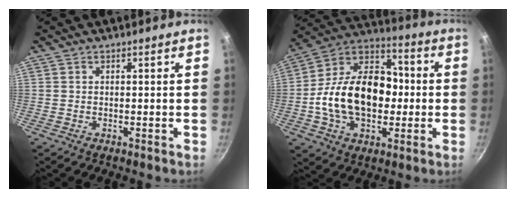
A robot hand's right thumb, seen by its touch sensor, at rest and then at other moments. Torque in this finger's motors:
{"motor_torque": [2.55, 2.46, 1.41, -0.84, 0.22]}